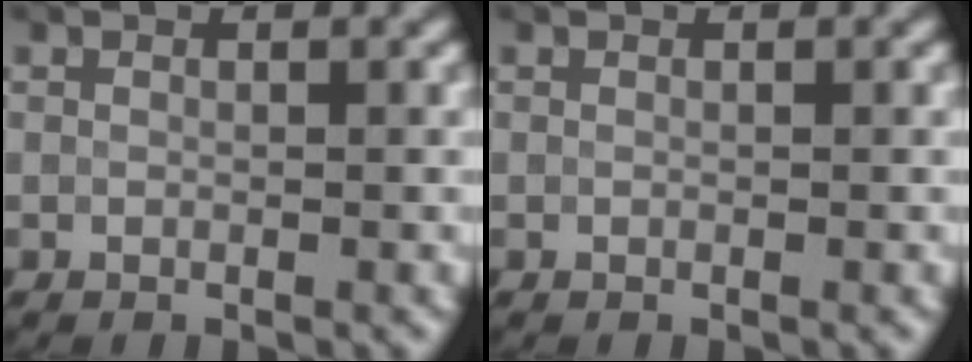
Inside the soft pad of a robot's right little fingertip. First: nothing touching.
{"total": 0.0}